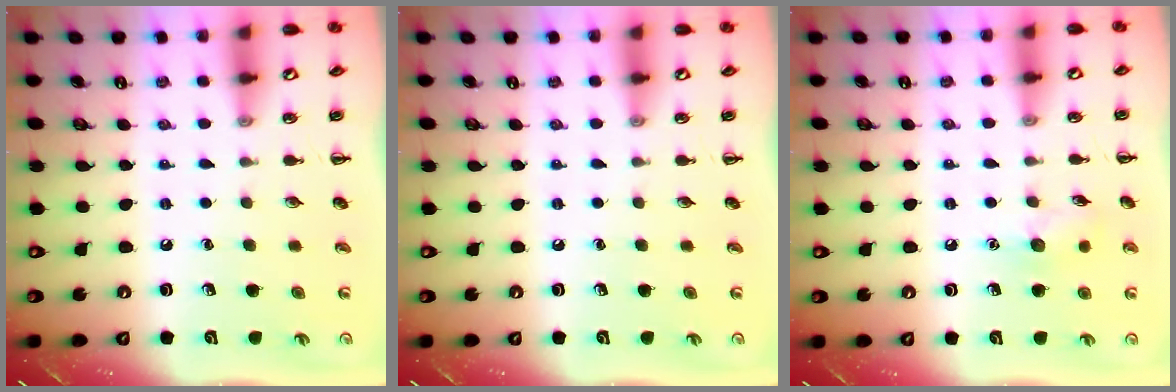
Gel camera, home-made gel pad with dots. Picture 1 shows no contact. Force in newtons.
{"total": 0.0}
{"total": 7.8, "press": 7.6, "slide": 1.5}